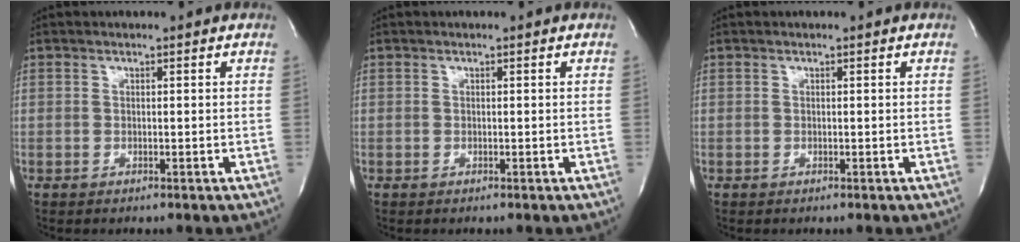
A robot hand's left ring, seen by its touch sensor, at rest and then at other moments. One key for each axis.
{"total": 0.0}
{"total": 0.0}